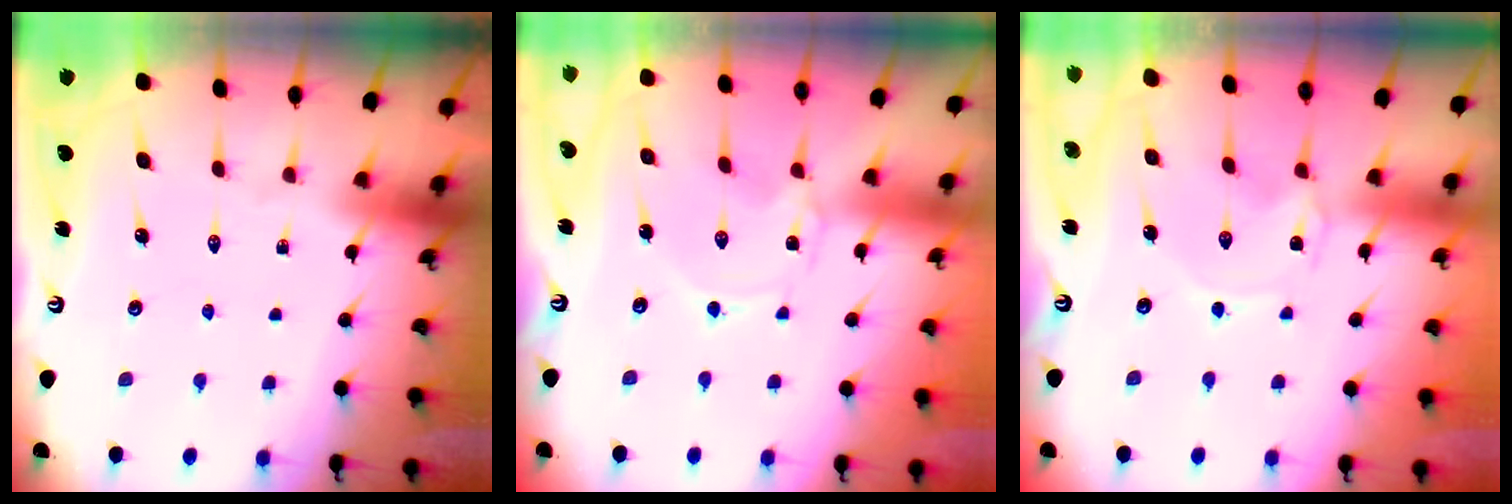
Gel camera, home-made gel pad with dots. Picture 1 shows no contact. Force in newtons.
{"total": 0.0}
{"total": 0.0}